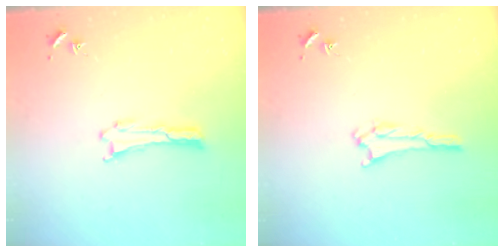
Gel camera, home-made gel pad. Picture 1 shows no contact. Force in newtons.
{"total": 1.8, "press": 1.8, "slide": 0.2}